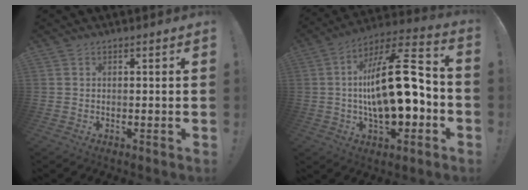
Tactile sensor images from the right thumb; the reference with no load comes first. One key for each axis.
{"total": 23.5, "fx": -1.6, "fy": 9.7, "fz": 21.3, "tx": -0.353, "ty": 0.011, "tz": -0.029}